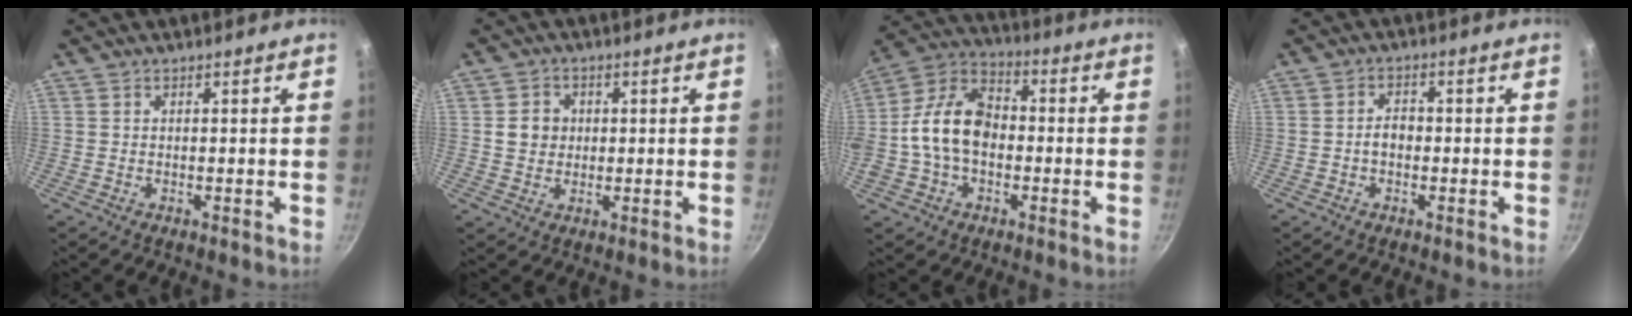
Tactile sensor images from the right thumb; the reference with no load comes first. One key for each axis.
{"total": 4.6, "fx": 0.5, "fy": 4.2, "fz": 1.9, "tx": -0.011, "ty": 0.005, "tz": 0.005}
{"total": 14.2, "fx": -1.3, "fy": 9.8, "fz": 10.2, "tx": -0.161, "ty": 0.040, "tz": -0.043}
{"total": 3.0, "fx": -0.6, "fy": 2.2, "fz": 2.0, "tx": -0.018, "ty": 0.016, "tz": -0.010}